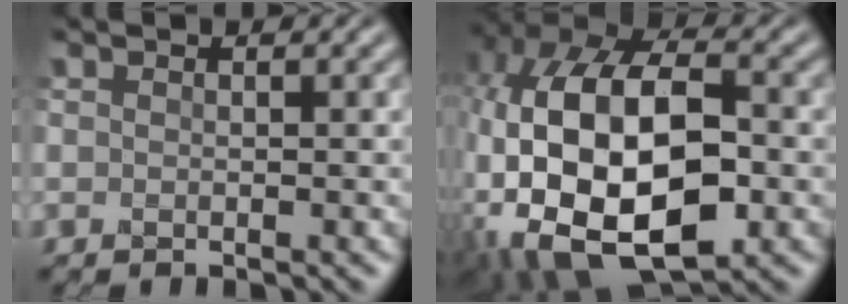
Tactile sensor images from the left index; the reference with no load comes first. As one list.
[{"total": 17.0, "force": [-2.6, 10.3, 13.3], "torque": [-0.256, -0.007, -0.037]}]